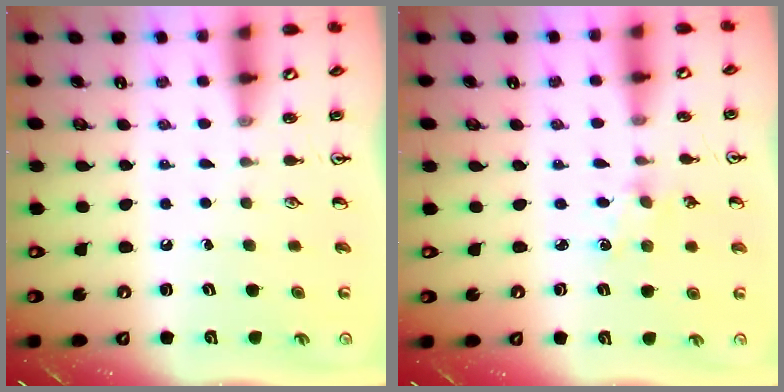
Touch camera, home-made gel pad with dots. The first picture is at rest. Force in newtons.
{"total": 0.8, "press": 0.8, "slide": 0.2}